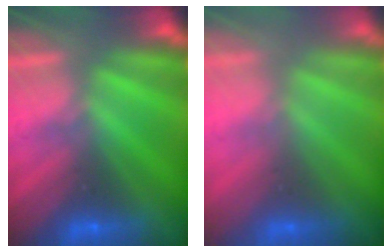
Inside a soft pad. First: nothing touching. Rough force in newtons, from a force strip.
{"total": 2.7}